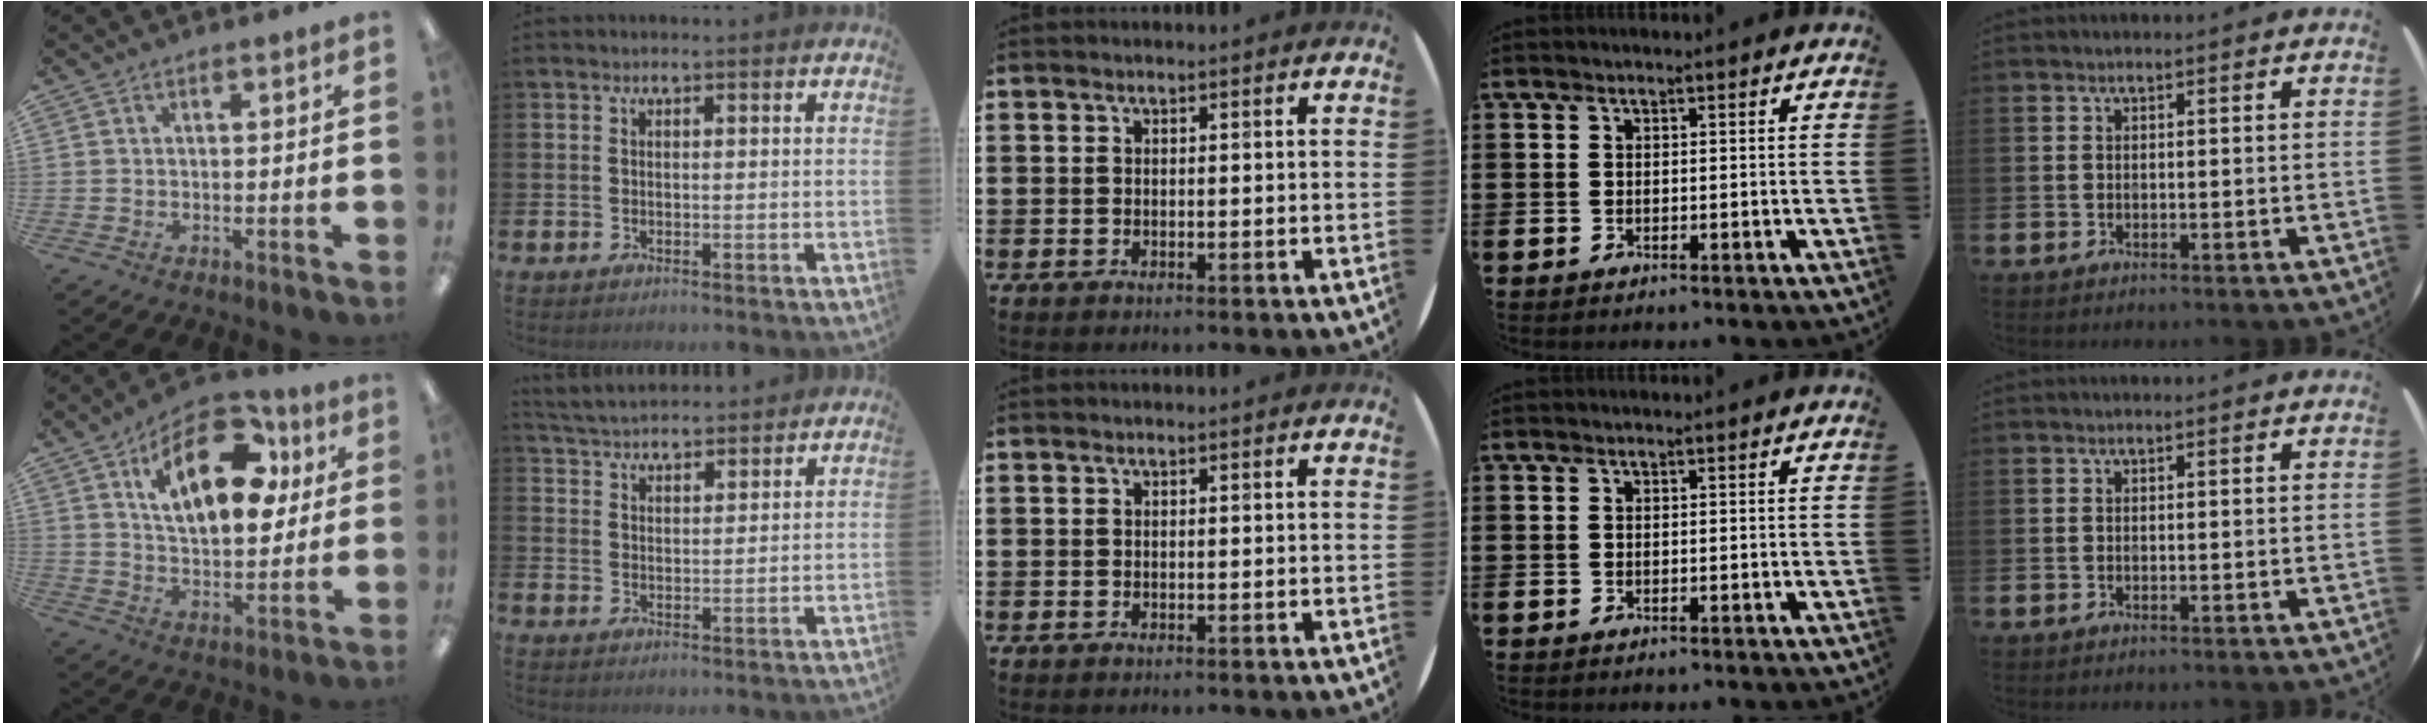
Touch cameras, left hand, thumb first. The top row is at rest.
{"thumb": {"total": 19.3, "force": [8.4, 10.0, 14.2], "torque": [-0.209, -0.016, 0.137]}, "index": {"total": 4.3, "force": [4.2, 0.6, 0.0], "torque": [-0.023, -0.022, 0.078]}}